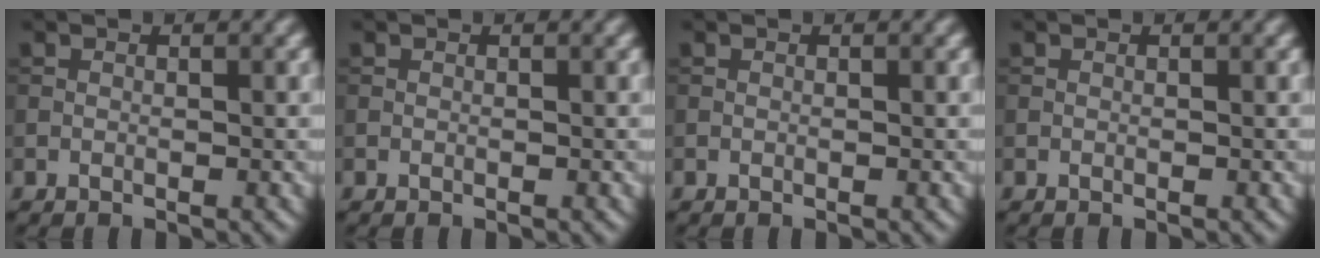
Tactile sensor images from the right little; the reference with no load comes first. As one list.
[{"total": 0.0}, {"total": 0.0}, {"total": 0.0}]